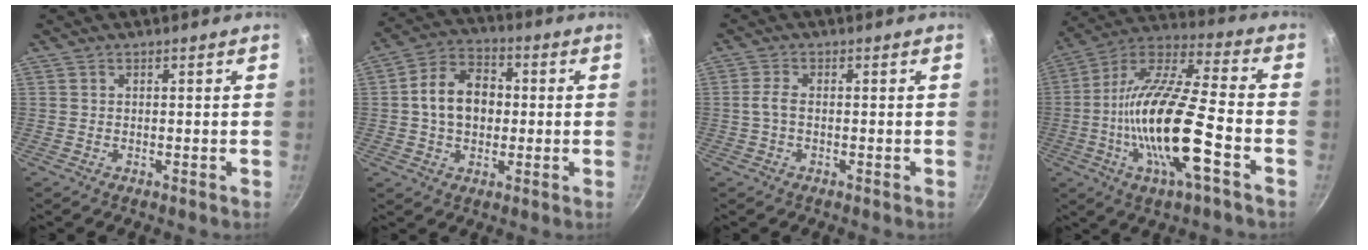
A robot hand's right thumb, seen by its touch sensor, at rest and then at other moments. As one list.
[{"total": 11.4, "force": [0.3, 8.3, 7.8], "torque": [-0.104, 0.024, -0.007]}, {"total": 2.6, "force": [-0.3, 1.3, 2.2], "torque": [-0.053, 0.011, -0.010]}, {"total": 21.4, "force": [-5.6, 5.8, 19.8], "torque": [-0.373, 0.027, -0.120]}]